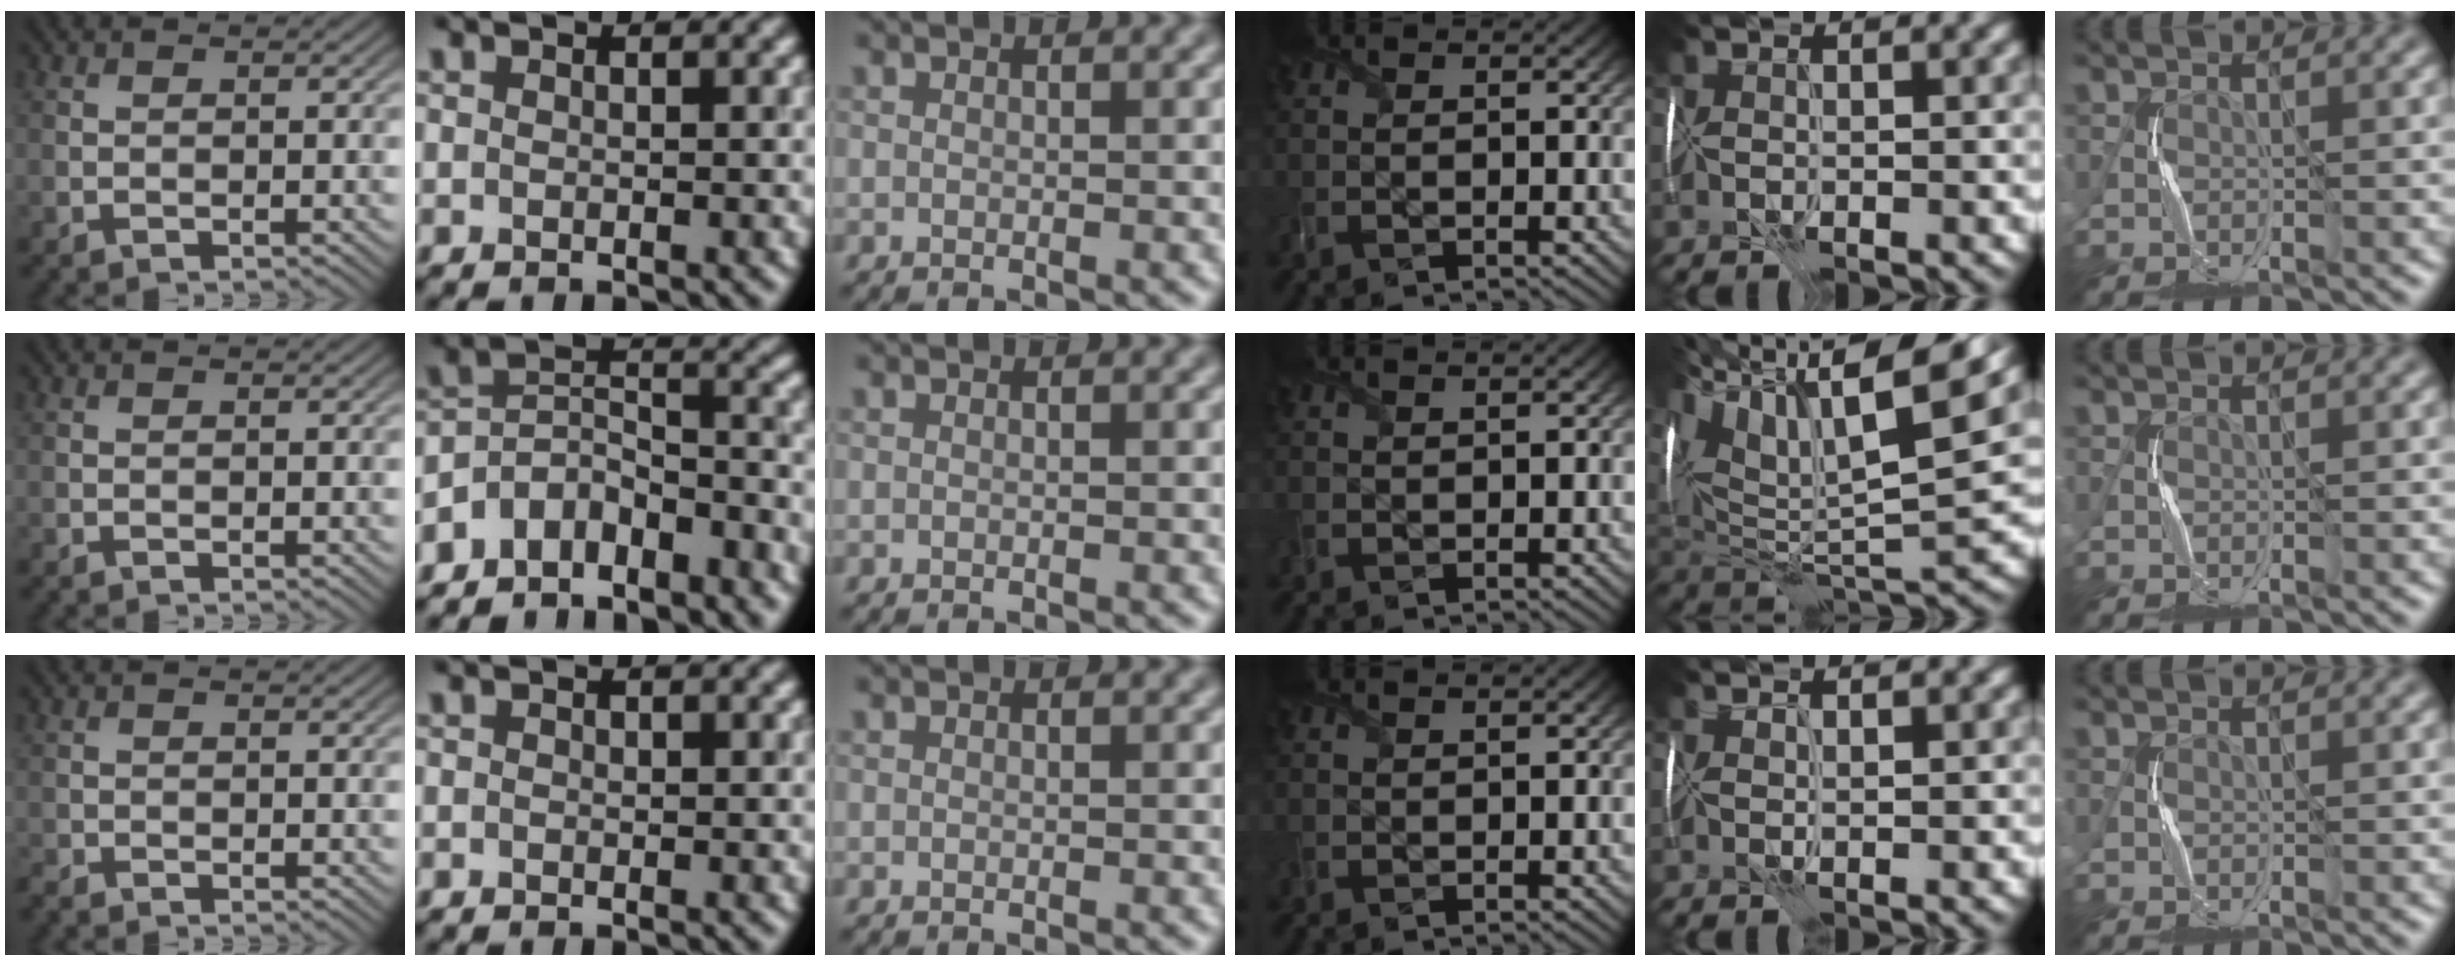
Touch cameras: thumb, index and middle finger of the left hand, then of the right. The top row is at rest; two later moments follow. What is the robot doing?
{"motion": "wrap", "object": "plastic wrap"}